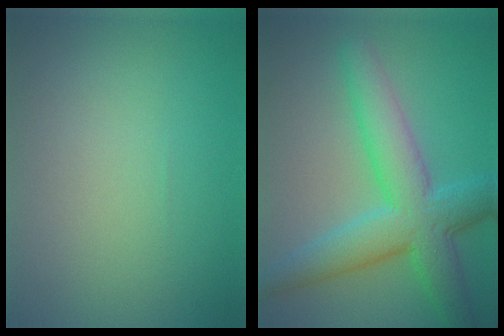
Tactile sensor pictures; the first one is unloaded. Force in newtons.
{"total": 7.7, "press": 7.7, "slide": 0.1}